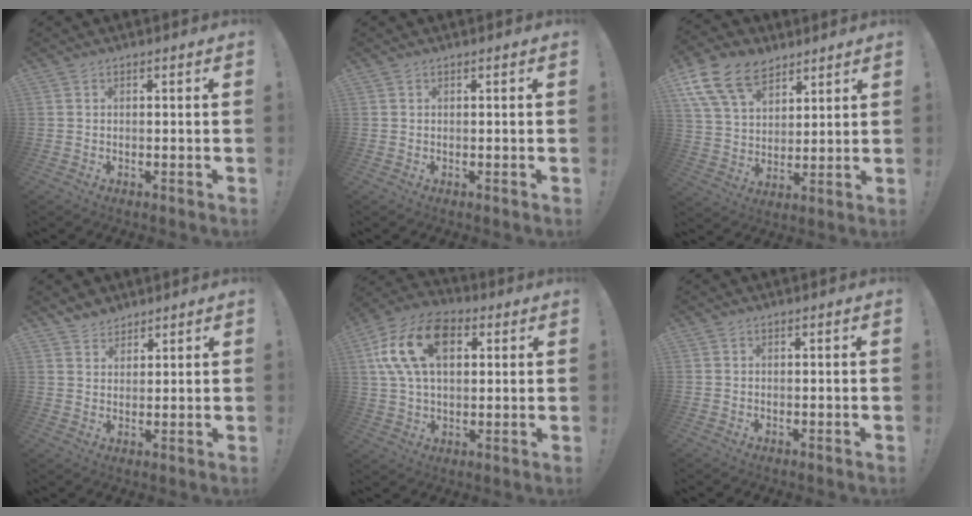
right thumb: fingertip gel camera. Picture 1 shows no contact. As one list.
[{"total": 0.0}, {"total": 15.5, "force": [9.3, 9.7, 7.7], "torque": [-0.144, -0.044, 0.178]}, {"total": 4.5, "force": [3.8, 2.3, 0.3], "torque": [-0.004, -0.026, 0.073]}, {"total": 18.9, "force": [6.1, 12.0, 13.2], "torque": [-0.255, -0.004, 0.109]}, {"total": 0.0}]